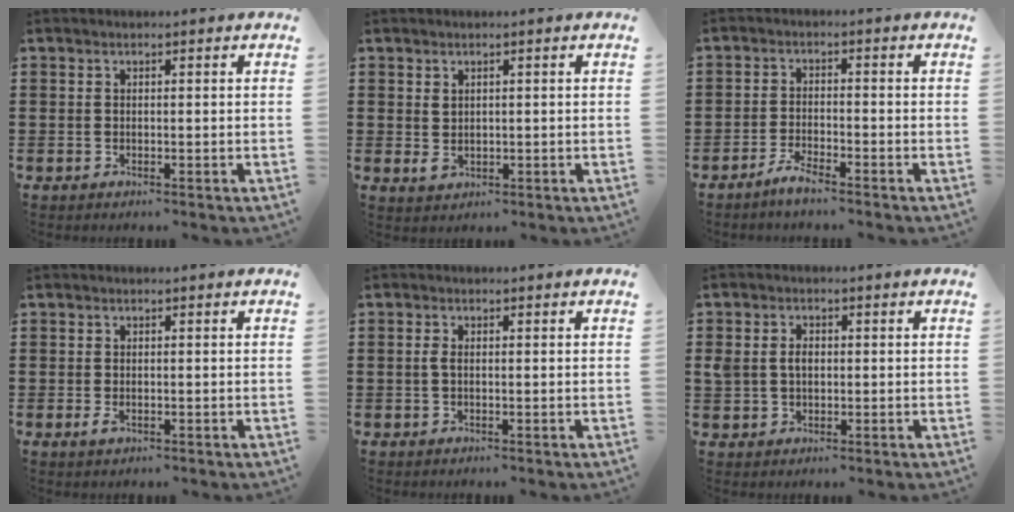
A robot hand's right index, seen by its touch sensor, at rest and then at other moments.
{"total": 1.7, "force": [0.5, 1.1, 1.2], "torque": [-0.026, -0.001, 0.011]}
{"total": 2.8, "force": [-2.5, 0.1, 1.1], "torque": [-0.028, 0.002, -0.050]}
{"total": 1.0, "force": [-0.2, 0.5, 0.9], "torque": [-0.016, -0.001, -0.004]}
{"total": 1.3, "force": [-0.1, 0.5, 1.2], "torque": [-0.032, -0.003, -0.005]}
{"total": 2.9, "force": [0.2, 2.1, 1.9], "torque": [-0.049, 0.008, 0.000]}